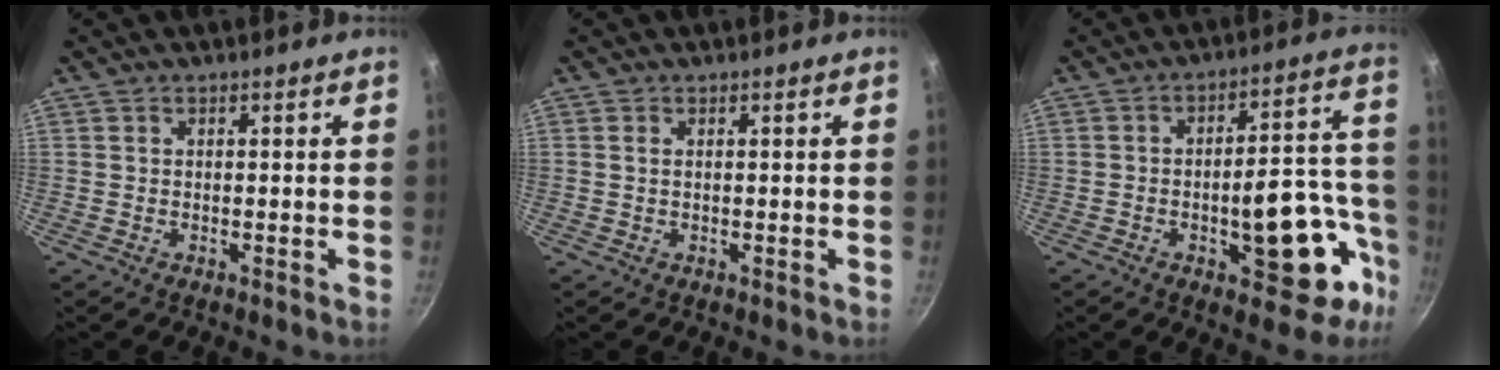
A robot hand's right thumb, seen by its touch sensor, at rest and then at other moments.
{"total": 0.7, "force": [0.2, 0.3, 0.6], "torque": [-0.011, 0.001, 0.002]}
{"total": 18.4, "force": [-6.7, 8.4, 15.0], "torque": [-0.137, 0.053, -0.085]}